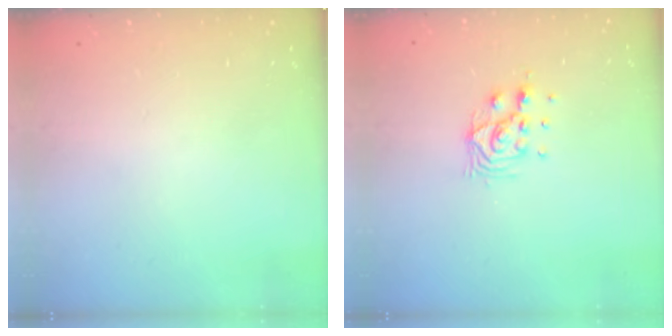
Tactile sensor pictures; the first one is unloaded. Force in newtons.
{"total": 8.4, "press": 8.4, "slide": 0.6}